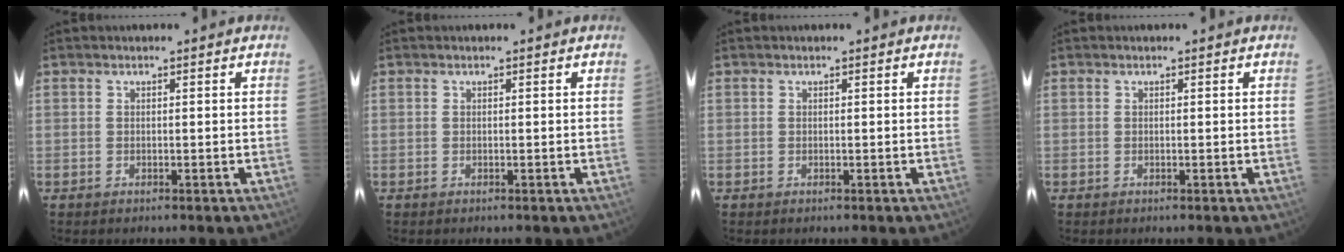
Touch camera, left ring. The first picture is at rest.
{"total": 0.0}
{"total": 0.0}
{"total": 0.0}